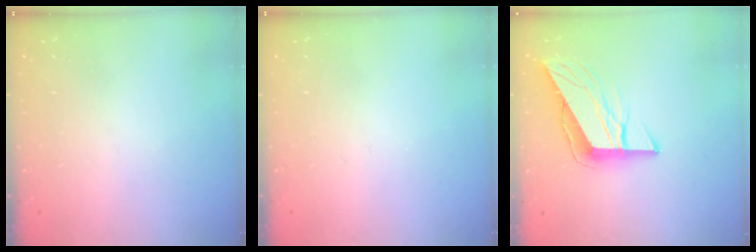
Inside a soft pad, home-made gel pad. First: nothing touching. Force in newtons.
{"total": 0.0}
{"total": 9.9, "press": 9.9, "slide": 0.9}